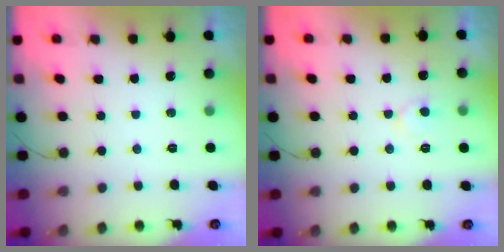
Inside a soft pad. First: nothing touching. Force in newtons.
{"total": 6.6, "press": 6.6, "slide": 0.4}